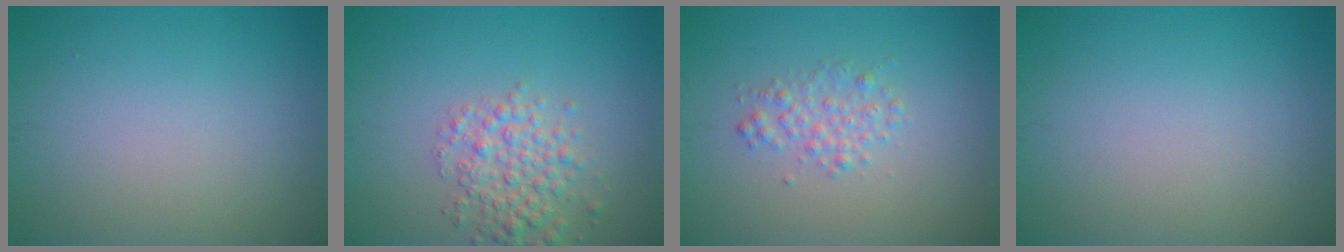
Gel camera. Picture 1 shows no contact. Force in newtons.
{"total": 3.6, "press": 3.6, "slide": 0.1}
{"total": 2.0, "press": 2.0, "slide": 0.0}
{"total": 0.0}